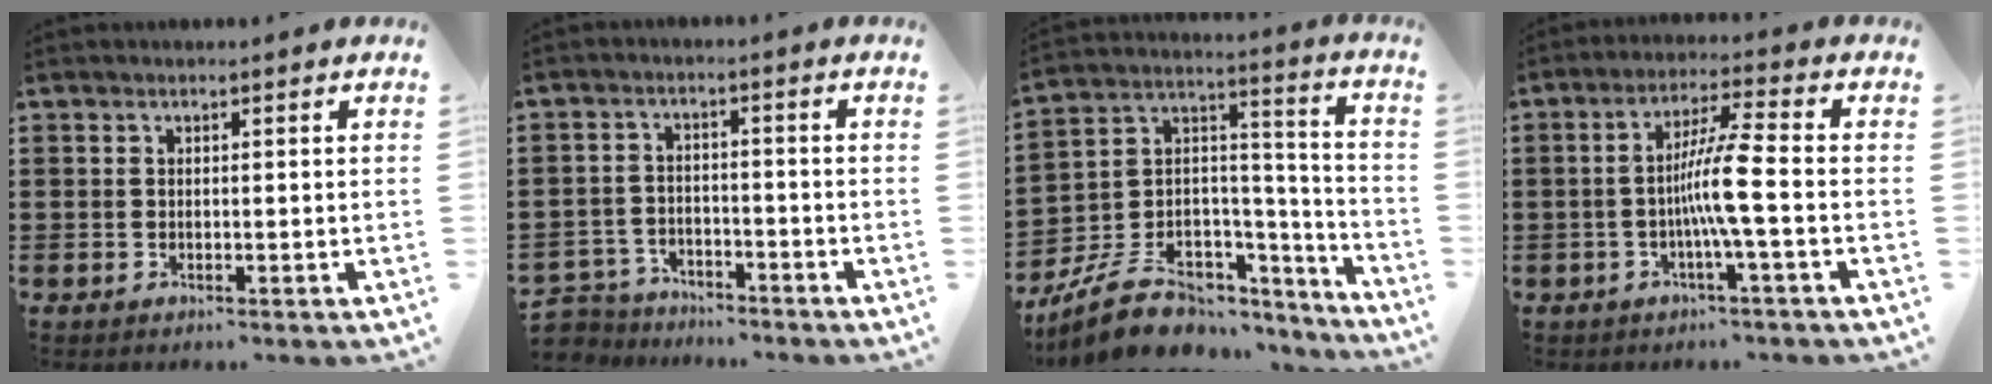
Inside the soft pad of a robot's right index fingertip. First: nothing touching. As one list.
[{"total": 3.7, "force": [-3.6, 1.1, -0.2], "torque": [-0.020, -0.004, -0.081]}, {"total": 10.6, "force": [-7.1, 6.2, 4.9], "torque": [-0.115, 0.017, -0.129]}, {"total": 7.3, "force": [-1.5, -0.5, 7.1], "torque": [-0.139, -0.012, -0.036]}]